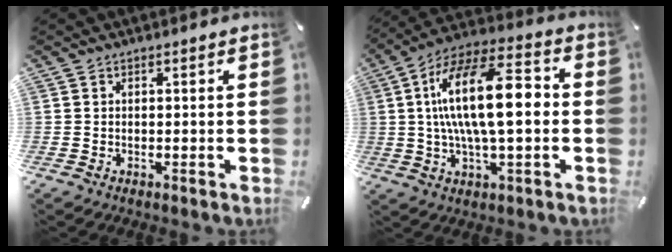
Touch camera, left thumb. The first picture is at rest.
{"total": 19.3, "force": [1.3, 7.7, 17.7], "torque": [-0.339, 0.004, 0.017]}